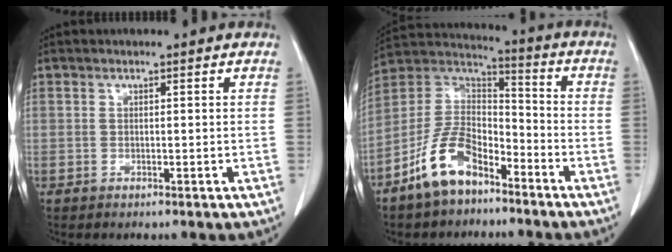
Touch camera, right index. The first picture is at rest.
{"total": 12.1, "force": [-7.8, 5.9, 7.1], "torque": [-0.150, 0.018, -0.154]}